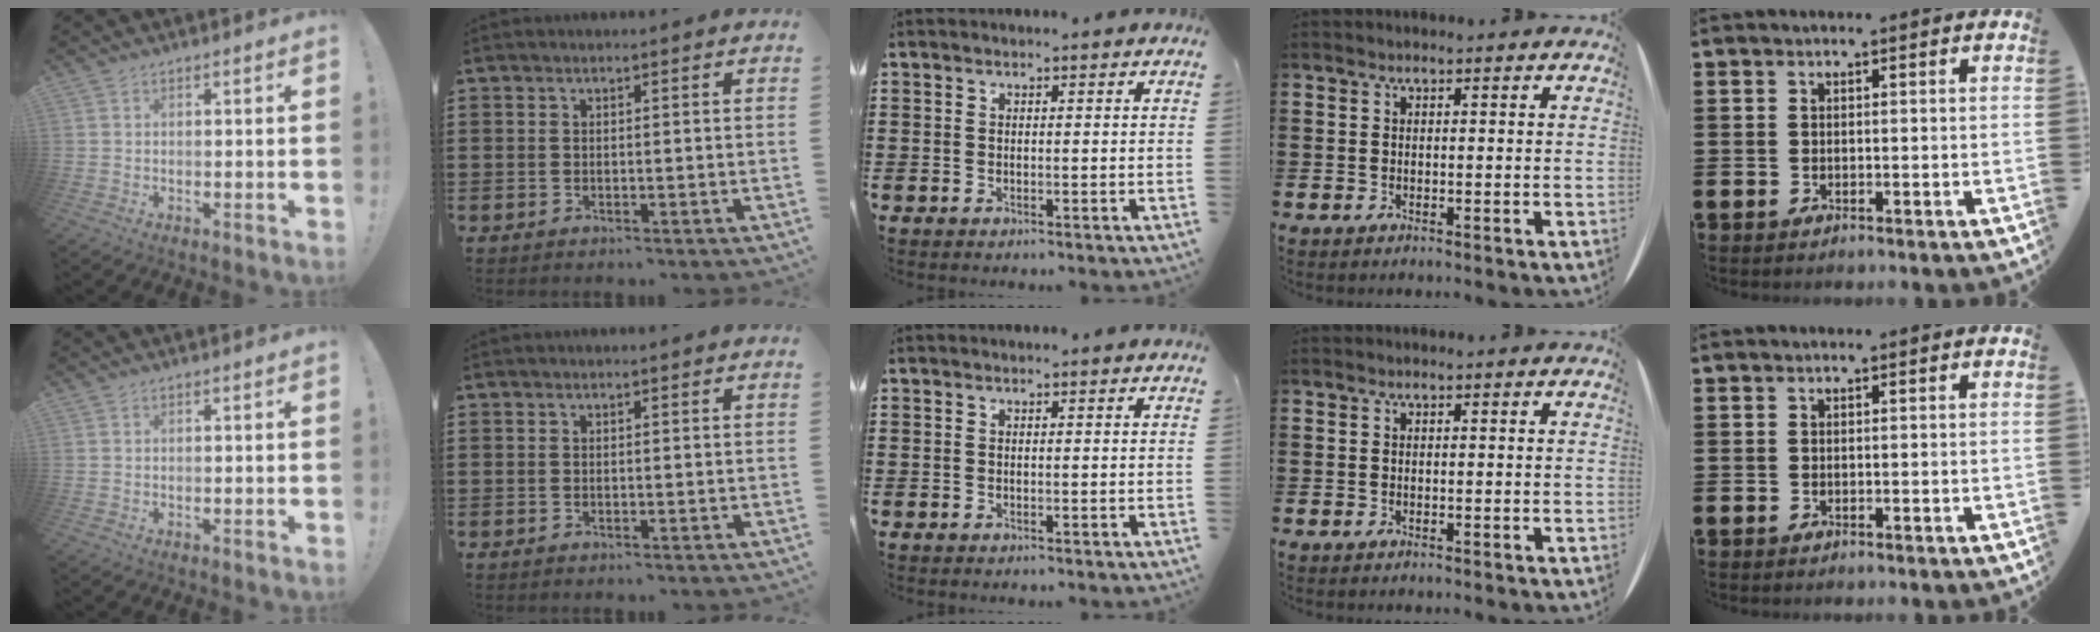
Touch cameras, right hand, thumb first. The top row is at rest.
{}